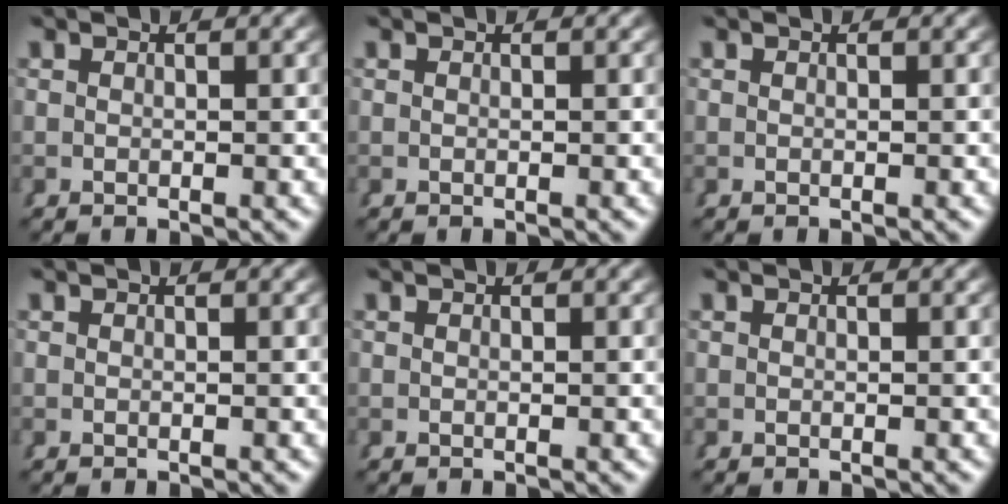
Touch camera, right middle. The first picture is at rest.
{"total": 0.0}
{"total": 0.0}
{"total": 0.0}
{"total": 0.0}
{"total": 0.0}